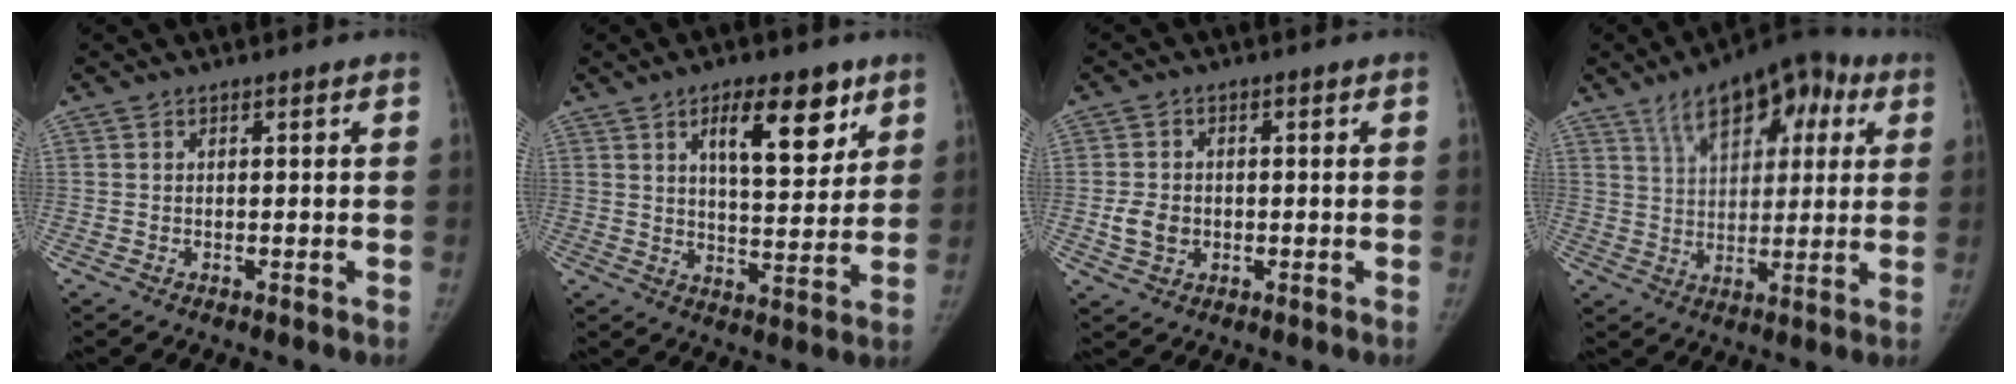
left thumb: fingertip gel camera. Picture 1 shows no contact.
{"total": 12.2, "force": [6.5, 5.1, 9.1], "torque": [-0.106, -0.033, 0.104]}
{"total": 4.7, "force": [-0.8, 3.9, 2.5], "torque": [-0.035, 0.003, -0.010]}
{"total": 15.4, "force": [7.4, 8.3, 10.6], "torque": [-0.113, -0.005, 0.113]}